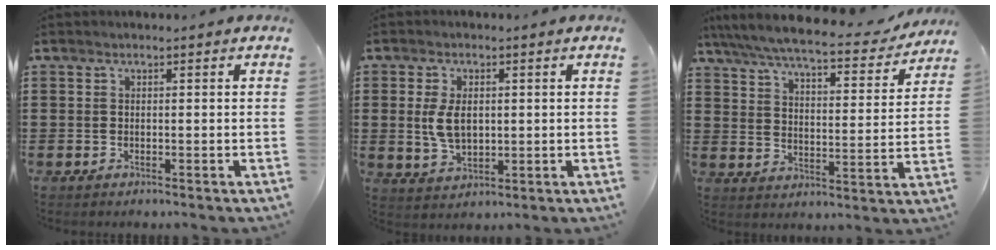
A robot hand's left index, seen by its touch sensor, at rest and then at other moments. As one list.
[{"total": 5.6, "force": [0.7, 3.3, 4.5], "torque": [-0.100, 0.001, 0.006]}, {"total": 7.2, "force": [6.5, 0.4, 3.0], "torque": [-0.088, -0.038, 0.111]}]